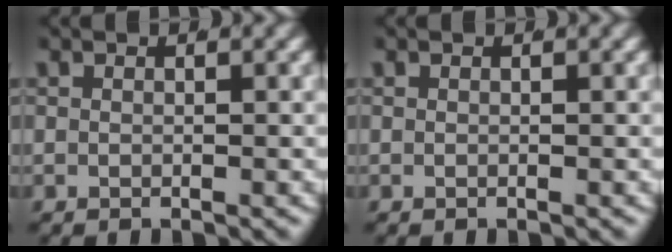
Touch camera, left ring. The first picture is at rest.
{"total": 0.0}